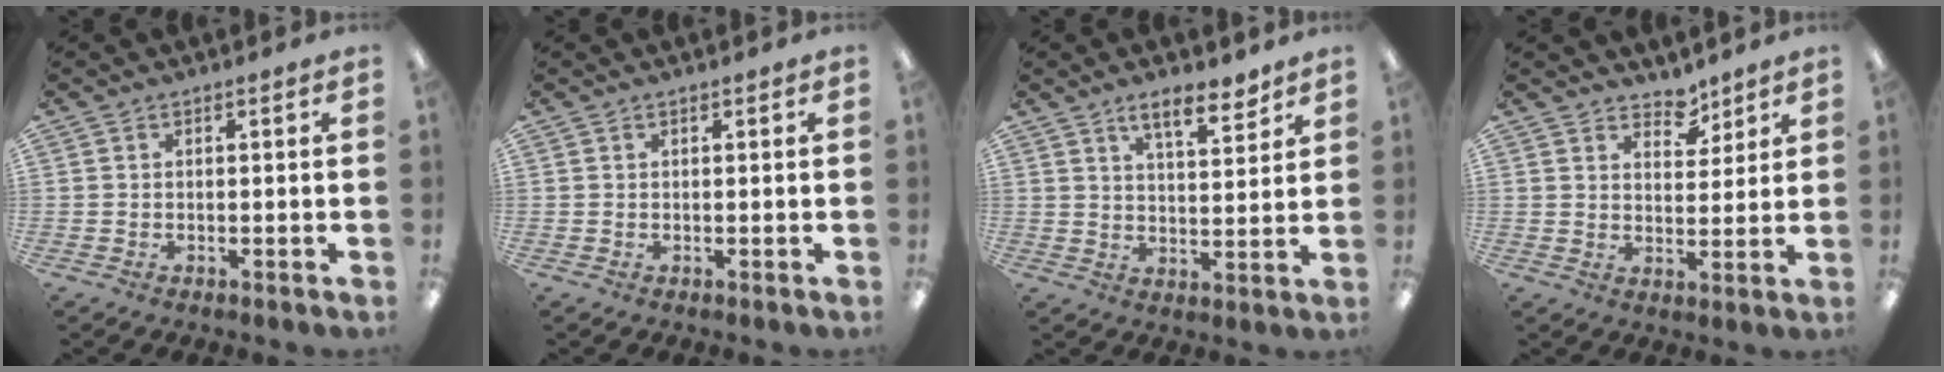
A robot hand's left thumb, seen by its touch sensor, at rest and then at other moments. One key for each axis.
{"total": 0.0}
{"total": 8.1, "fx": 6.2, "fy": 2.7, "fz": 4.4, "tx": -0.062, "ty": -0.034, "tz": 0.104}
{"total": 5.7, "fx": 4.7, "fy": 2.9, "fz": 1.3, "tx": -0.001, "ty": -0.033, "tz": 0.081}